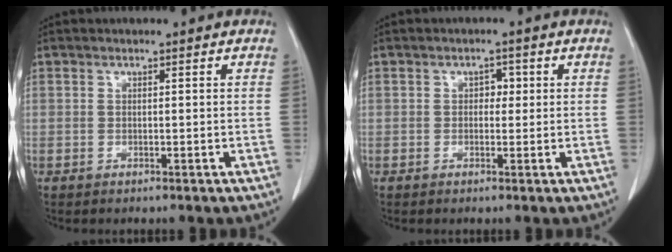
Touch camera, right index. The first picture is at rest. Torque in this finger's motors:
{"motor_torque": [0.00, 0.01, 0.00, 0.00]}